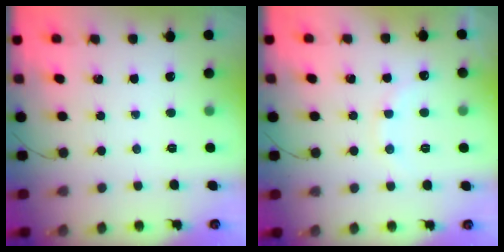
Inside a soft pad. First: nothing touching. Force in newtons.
{"total": 8.3, "press": 8.2, "slide": 1.6}